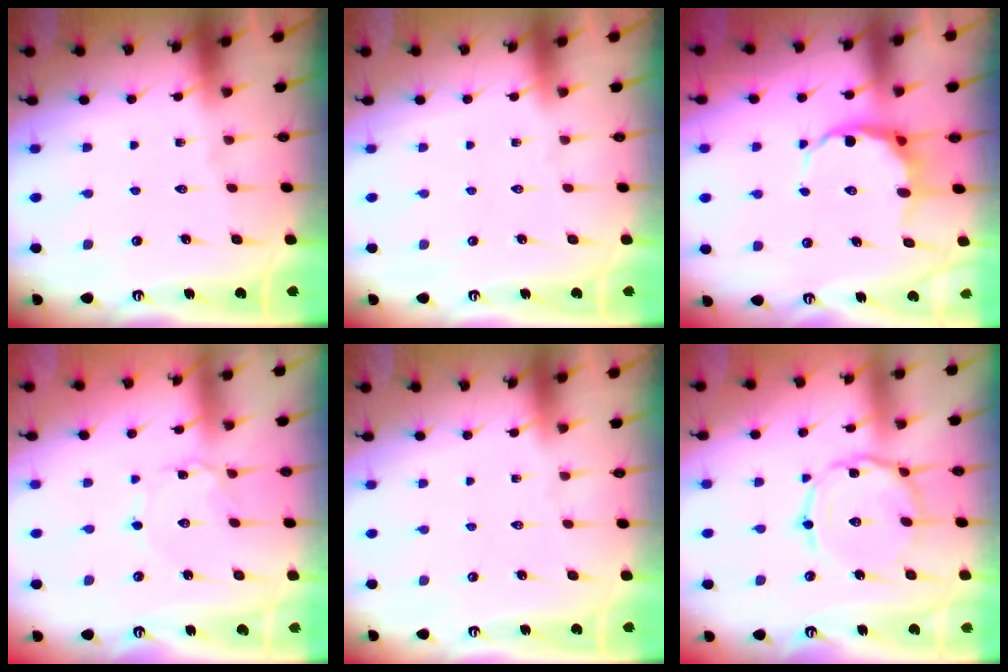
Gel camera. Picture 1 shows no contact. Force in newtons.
{"total": 0.0}
{"total": 9.1, "press": 8.8, "slide": 2.3}
{"total": 0.6, "press": 0.6, "slide": 0.1}
{"total": 0.0}
{"total": 7.1, "press": 7.0, "slide": 0.3}